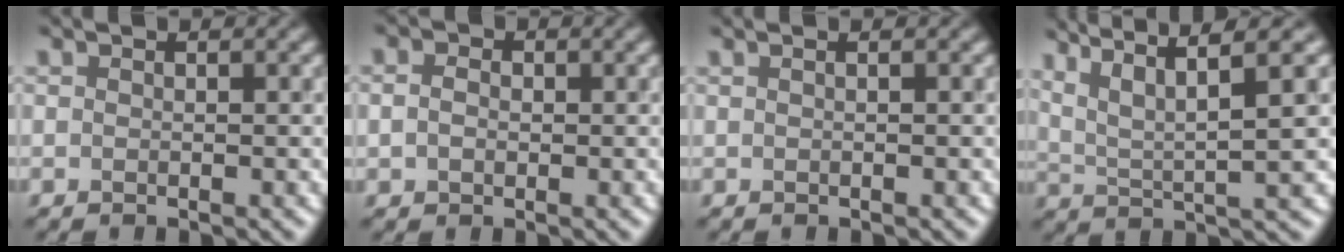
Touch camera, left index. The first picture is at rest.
{"total": 1.5, "force": [0.1, 1.3, 0.8], "torque": [-0.019, 0.006, 0.003]}
{"total": 1.3, "force": [0.5, 0.8, 1.0], "torque": [0.006, 0.005, -0.014]}
{"total": 7.0, "force": [4.1, 1.1, 5.6], "torque": [-0.101, 0.023, 0.088]}